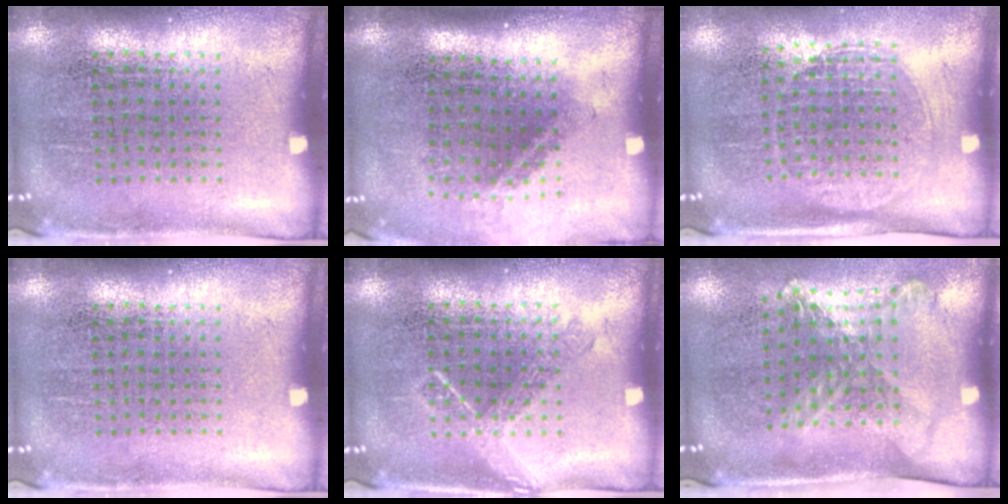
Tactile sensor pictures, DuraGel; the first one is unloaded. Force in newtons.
{"total": 1.5, "press": 1.0, "slide": 1.1}
{"total": 1.5, "press": 1.3, "slide": 0.8}
{"total": 0.0}
{"total": 1.1, "press": 1.1, "slide": 0.2}
{"total": 1.8, "press": 1.3, "slide": 1.2}